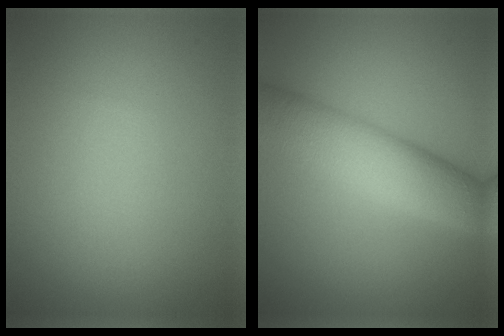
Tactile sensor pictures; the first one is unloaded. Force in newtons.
{"total": 7.6, "press": 7.6, "slide": 0.1}